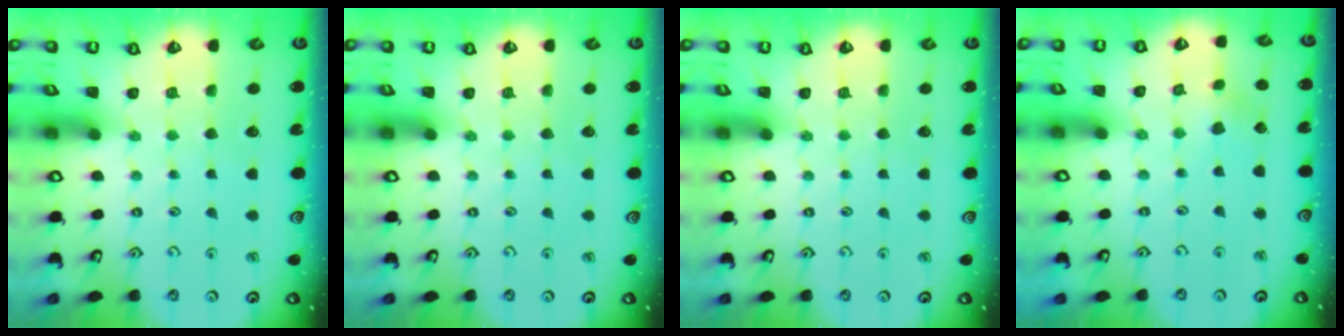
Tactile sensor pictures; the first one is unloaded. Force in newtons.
{"total": 0.0}
{"total": 0.0}
{"total": 2.7, "press": 2.6, "slide": 0.5}